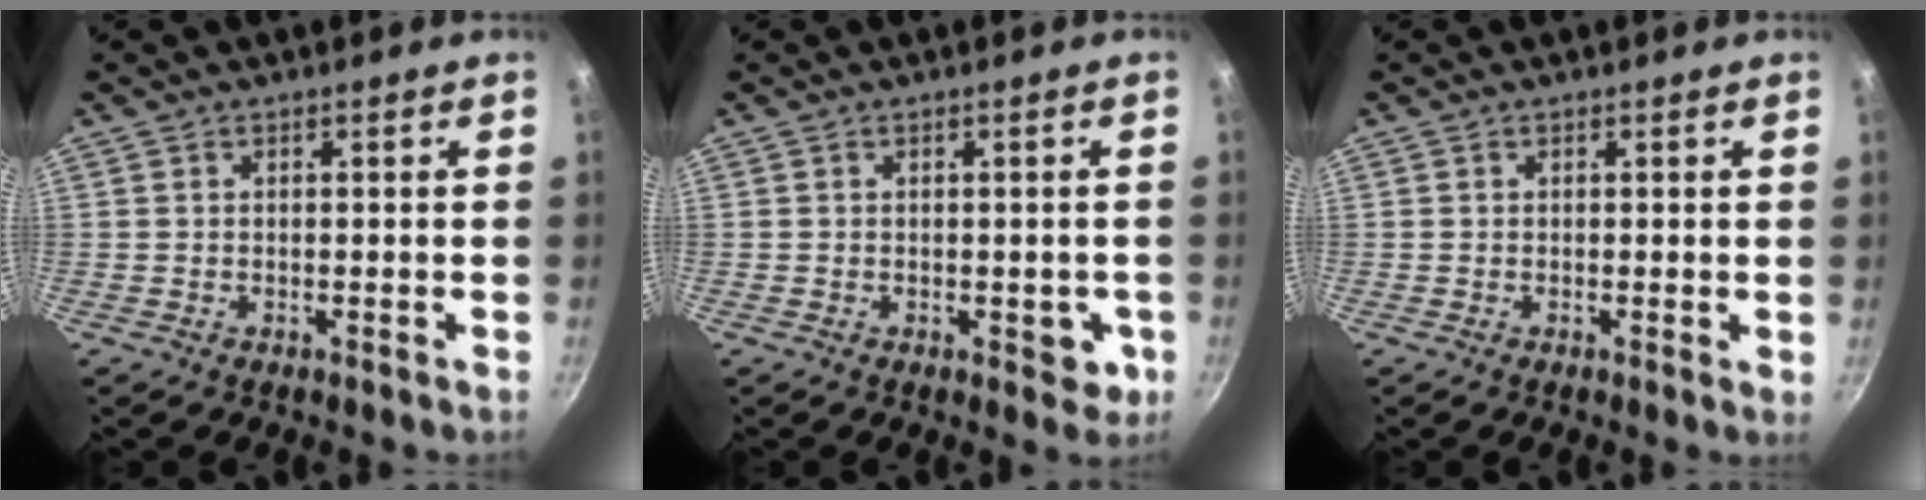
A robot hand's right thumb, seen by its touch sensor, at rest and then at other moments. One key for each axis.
{"total": 4.1, "fx": -0.9, "fy": 2.4, "fz": 3.2, "tx": -0.018, "ty": 0.003, "tz": -0.011}
{"total": 0.5, "fx": 0.2, "fy": 0.3, "fz": 0.4, "tx": -0.007, "ty": -0.002, "tz": 0.000}